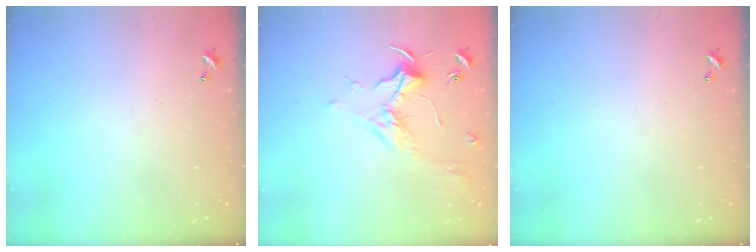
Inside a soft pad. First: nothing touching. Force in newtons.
{"total": 1.7, "press": 1.5, "slide": 0.7}
{"total": 0.0}